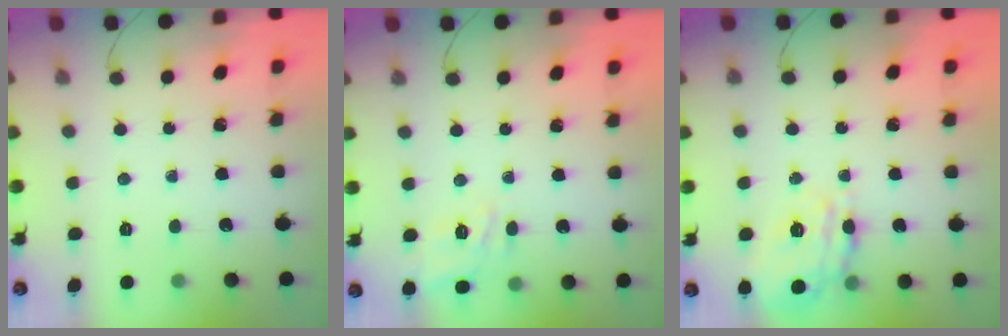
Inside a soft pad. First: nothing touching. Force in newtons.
{"total": 4.5, "press": 4.4, "slide": 1.1}
{"total": 15.4, "press": 15.3, "slide": 1.6}